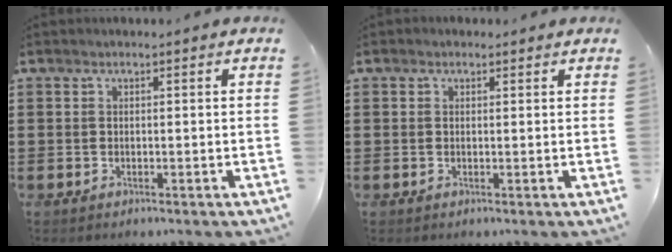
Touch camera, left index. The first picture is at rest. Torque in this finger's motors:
{"motor_torque": [-0.05, -2.07, 0.60, 0.05]}